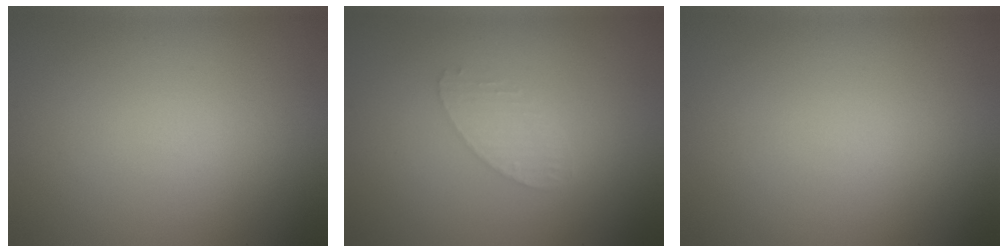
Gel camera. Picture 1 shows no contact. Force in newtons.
{"total": 1.6, "press": 1.6, "slide": 0.1}
{"total": 0.0}